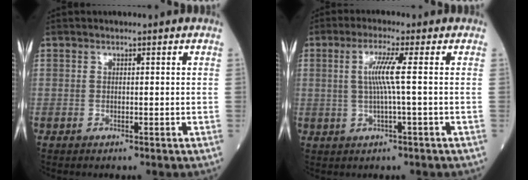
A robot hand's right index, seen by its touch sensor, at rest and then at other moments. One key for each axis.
{"total": 4.8, "fx": 0.5, "fy": -0.9, "fz": 4.7, "tx": -0.096, "ty": 0.003, "tz": 0.012}